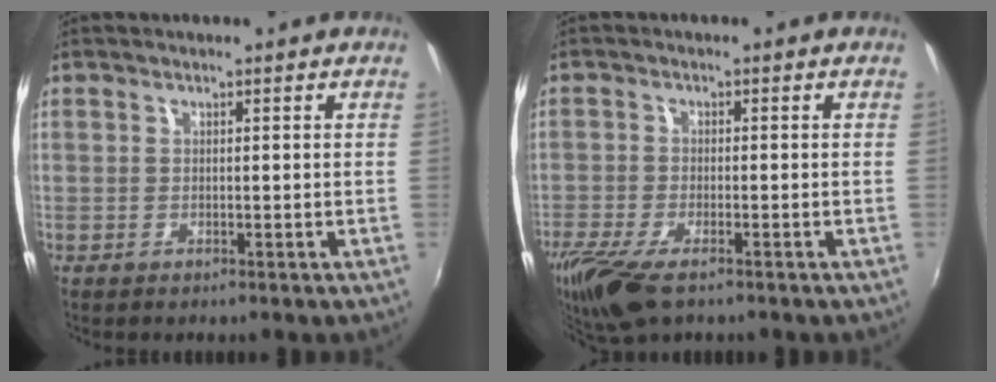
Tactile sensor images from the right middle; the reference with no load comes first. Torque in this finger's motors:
{"motor_torque": [1.18, -0.95, 0.53, 0.15]}